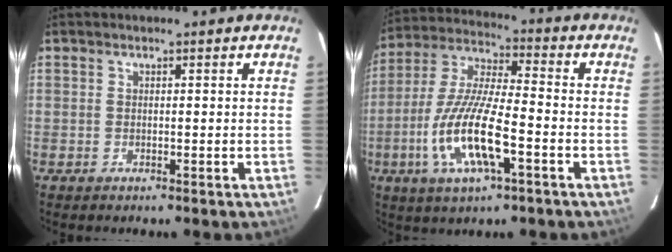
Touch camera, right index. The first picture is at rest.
{"total": 15.7, "force": [-5.5, 3.9, 14.2], "torque": [-0.299, -0.012, -0.107]}